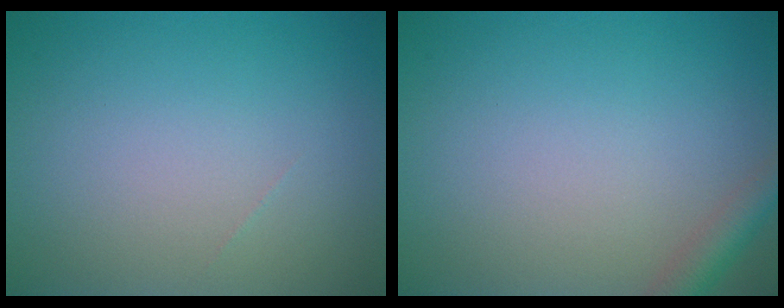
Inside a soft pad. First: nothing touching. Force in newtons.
{"total": 2.3, "press": 2.3, "slide": 0.1}